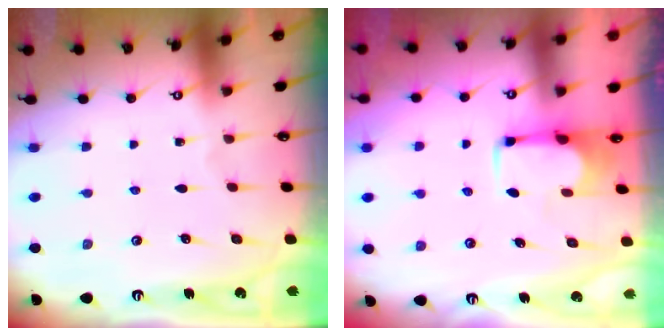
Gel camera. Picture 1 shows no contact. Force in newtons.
{"total": 1.8, "press": 1.6, "slide": 0.9}